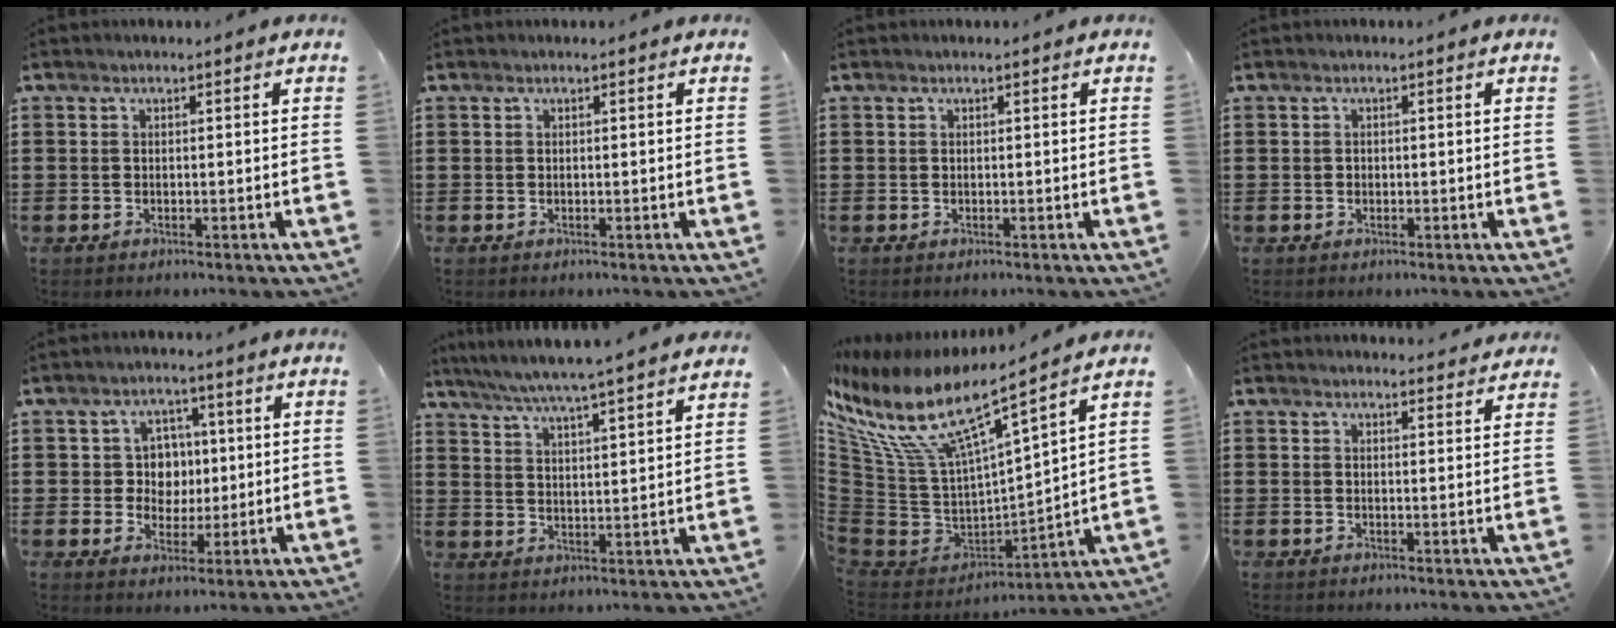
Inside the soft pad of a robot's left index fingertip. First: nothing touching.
{"total": 0.0}
{"total": 0.0}
{"total": 0.6, "force": [-0.1, 0.5, 0.3], "torque": [-0.008, 0.002, -0.002]}
{"total": 5.4, "force": [0.8, 5.0, 2.0], "torque": [-0.047, 0.010, 0.008]}
{"total": 5.5, "force": [5.0, -1.1, 2.0], "torque": [-0.060, -0.035, 0.083]}
{"total": 10.7, "force": [6.6, 2.5, 8.0], "torque": [-0.195, -0.055, 0.101]}
{"total": 2.5, "force": [2.4, 0.1, 0.2], "torque": [-0.003, -0.009, 0.045]}